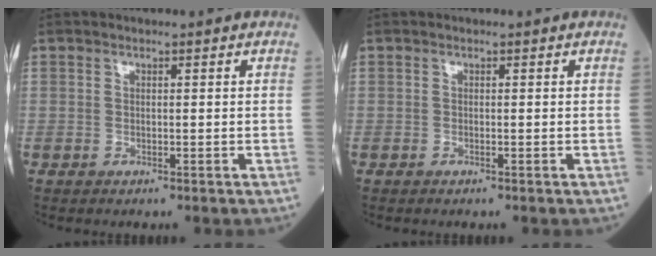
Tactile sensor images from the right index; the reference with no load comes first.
{"total": 0.0}